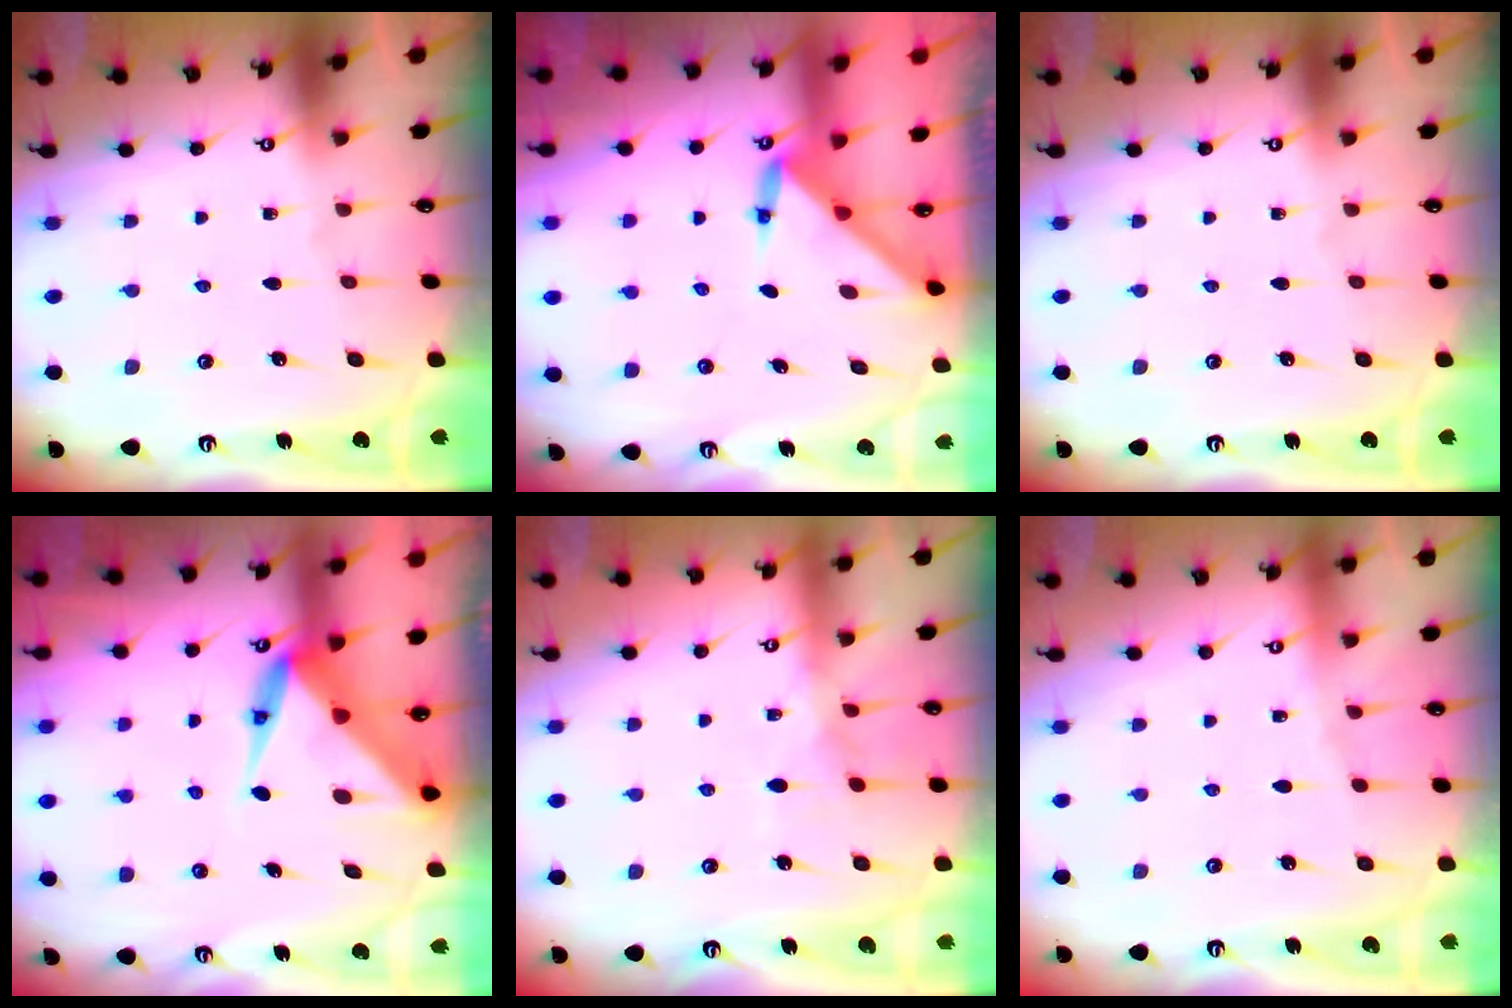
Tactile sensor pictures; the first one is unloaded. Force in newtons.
{"total": 2.9, "press": 2.9, "slide": 0.2}
{"total": 0.0}
{"total": 8.1, "press": 8.1, "slide": 0.6}
{"total": 8.4, "press": 8.3, "slide": 0.8}
{"total": 2.2, "press": 2.1, "slide": 0.5}